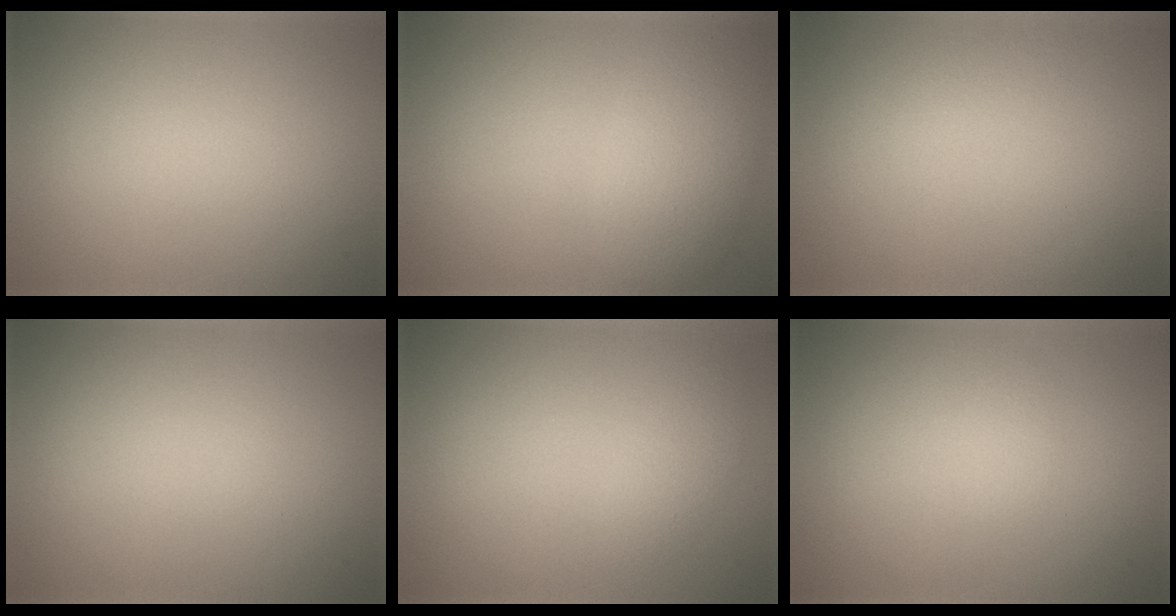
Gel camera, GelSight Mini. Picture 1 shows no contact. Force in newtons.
{"total": 4.3, "press": 4.3, "slide": 0.3}
{"total": 1.1, "press": 1.1, "slide": 0.0}
{"total": 0.0}
{"total": 1.6, "press": 1.6, "slide": 0.1}
{"total": 0.8, "press": 0.8, "slide": 0.0}